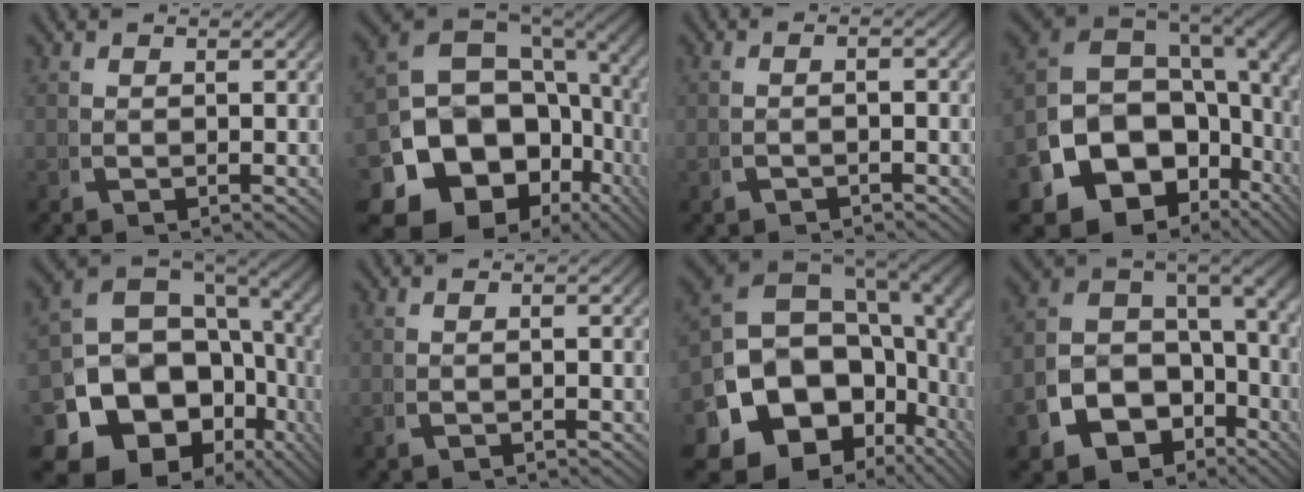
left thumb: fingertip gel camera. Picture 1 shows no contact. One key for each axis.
{"total": 19.6, "fx": -3.9, "fy": 14.9, "fz": 12.1, "tx": -0.238, "ty": -0.064, "tz": -0.048}
{"total": 1.1, "fx": -0.9, "fy": 0.0, "fz": 0.7, "tx": -0.013, "ty": 0.004, "tz": -0.011}
{"total": 18.5, "fx": -3.4, "fy": 14.0, "fz": 11.7, "tx": -0.236, "ty": -0.074, "tz": -0.028}
{"total": 18.0, "fx": -4.7, "fy": 13.7, "fz": 10.6, "tx": -0.211, "ty": -0.065, "tz": -0.064}
{"total": 0.7, "fx": -0.3, "fy": -0.2, "fz": 0.6, "tx": -0.009, "ty": 0.005, "tz": -0.006}
{"total": 20.7, "fx": -2.3, "fy": 15.7, "fz": 13.3, "tx": -0.256, "ty": -0.065, "tz": -0.019}
{"total": 13.0, "fx": -2.7, "fy": 10.7, "fz": 7.0, "tx": -0.156, "ty": -0.041, "tz": -0.037}